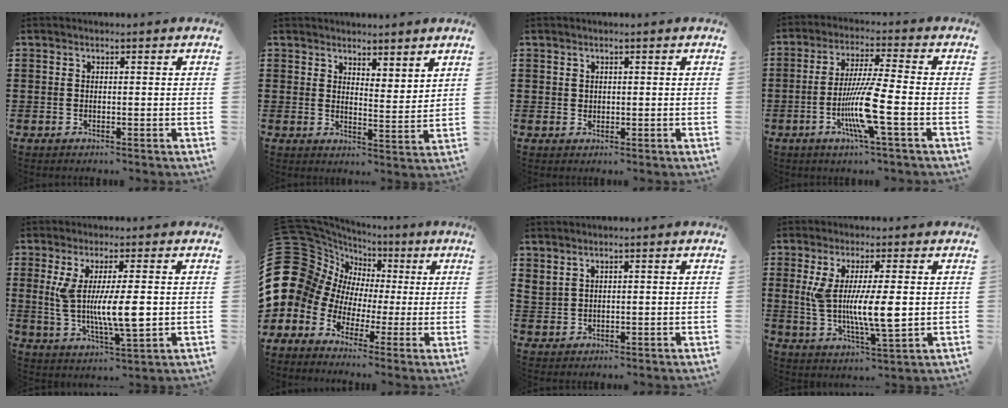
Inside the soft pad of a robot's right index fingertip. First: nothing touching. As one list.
[{"total": 3.1, "force": [3.1, 0.7, 0.0], "torque": [-0.010, -0.006, 0.058]}, {"total": 0.8, "force": [0.5, 0.6, 0.2], "torque": [-0.006, 0.003, 0.010]}, {"total": 9.9, "force": [-3.2, 0.4, 9.3], "torque": [-0.188, -0.017, -0.066]}, {"total": 9.8, "force": [0.3, 2.3, 9.5], "torque": [-0.183, -0.011, 0.000]}, {"total": 15.0, "force": [0.9, 13.7, 6.2], "torque": [-0.213, -0.021, 0.024]}, {"total": 1.5, "force": [1.3, 0.6, 0.4], "torque": [-0.012, 0.001, 0.026]}, {"total": 9.1, "force": [0.5, 2.2, 8.8], "torque": [-0.182, -0.007, 0.001]}]